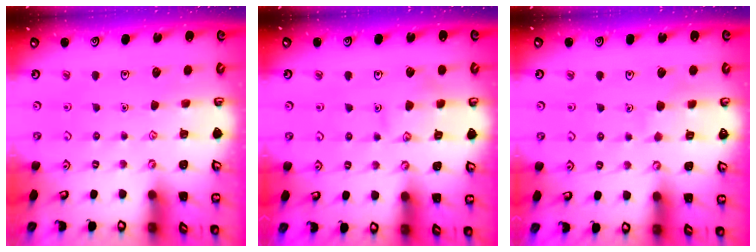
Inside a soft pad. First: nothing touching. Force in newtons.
{"total": 7.1, "press": 7.1, "slide": 0.6}
{"total": 3.9, "press": 3.9, "slide": 0.2}